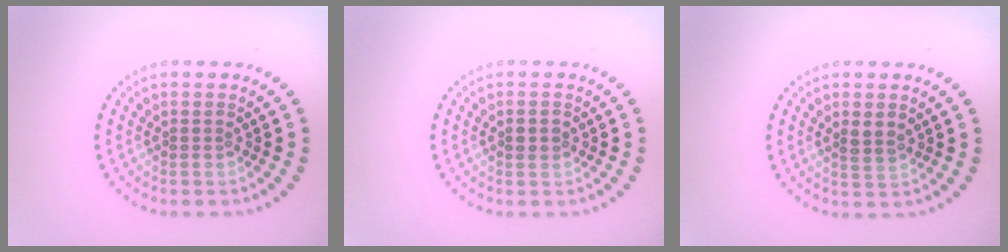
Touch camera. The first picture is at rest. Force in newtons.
{"total": 1.3, "press": 1.3, "slide": 0.0}
{"total": 1.4, "press": 1.3, "slide": 0.5}